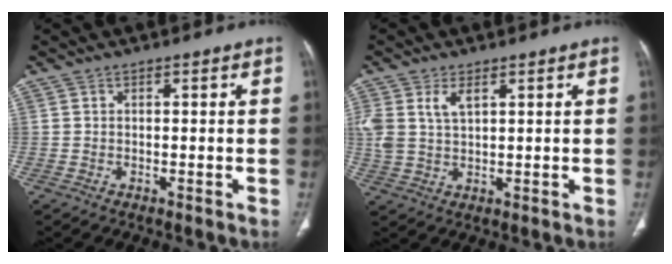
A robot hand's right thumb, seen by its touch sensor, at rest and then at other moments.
{"total": 6.7, "force": [2.7, 3.7, 4.8], "torque": [-0.109, -0.001, 0.061]}